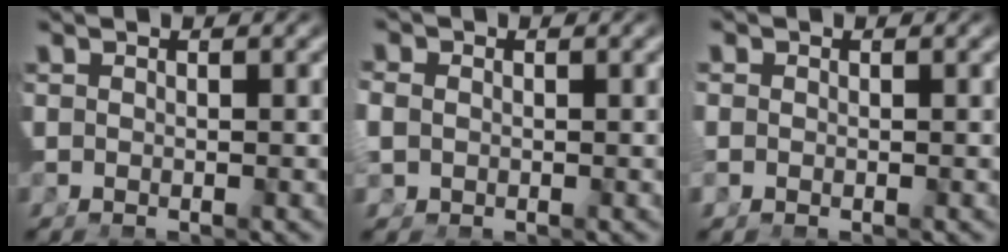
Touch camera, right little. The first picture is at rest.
{"total": 2.0, "force": [-0.4, 1.7, 0.9], "torque": [-0.038, -0.017, 0.002]}
{"total": 1.8, "force": [-0.4, 1.6, 0.7], "torque": [-0.035, -0.016, -0.002]}